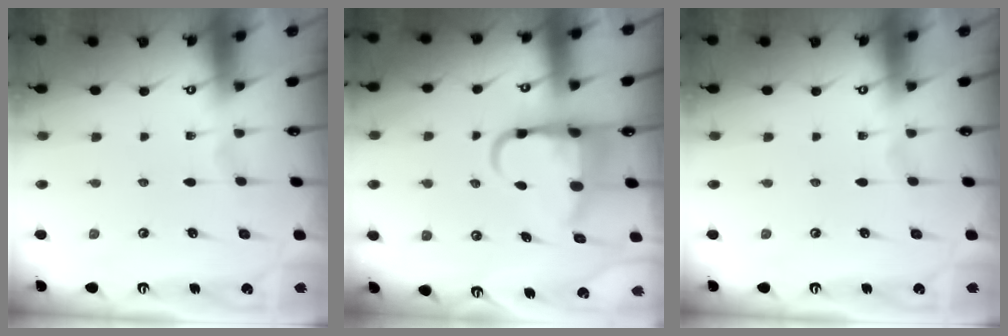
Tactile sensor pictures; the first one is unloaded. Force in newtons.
{"total": 9.6, "press": 9.3, "slide": 2.3}
{"total": 0.0}